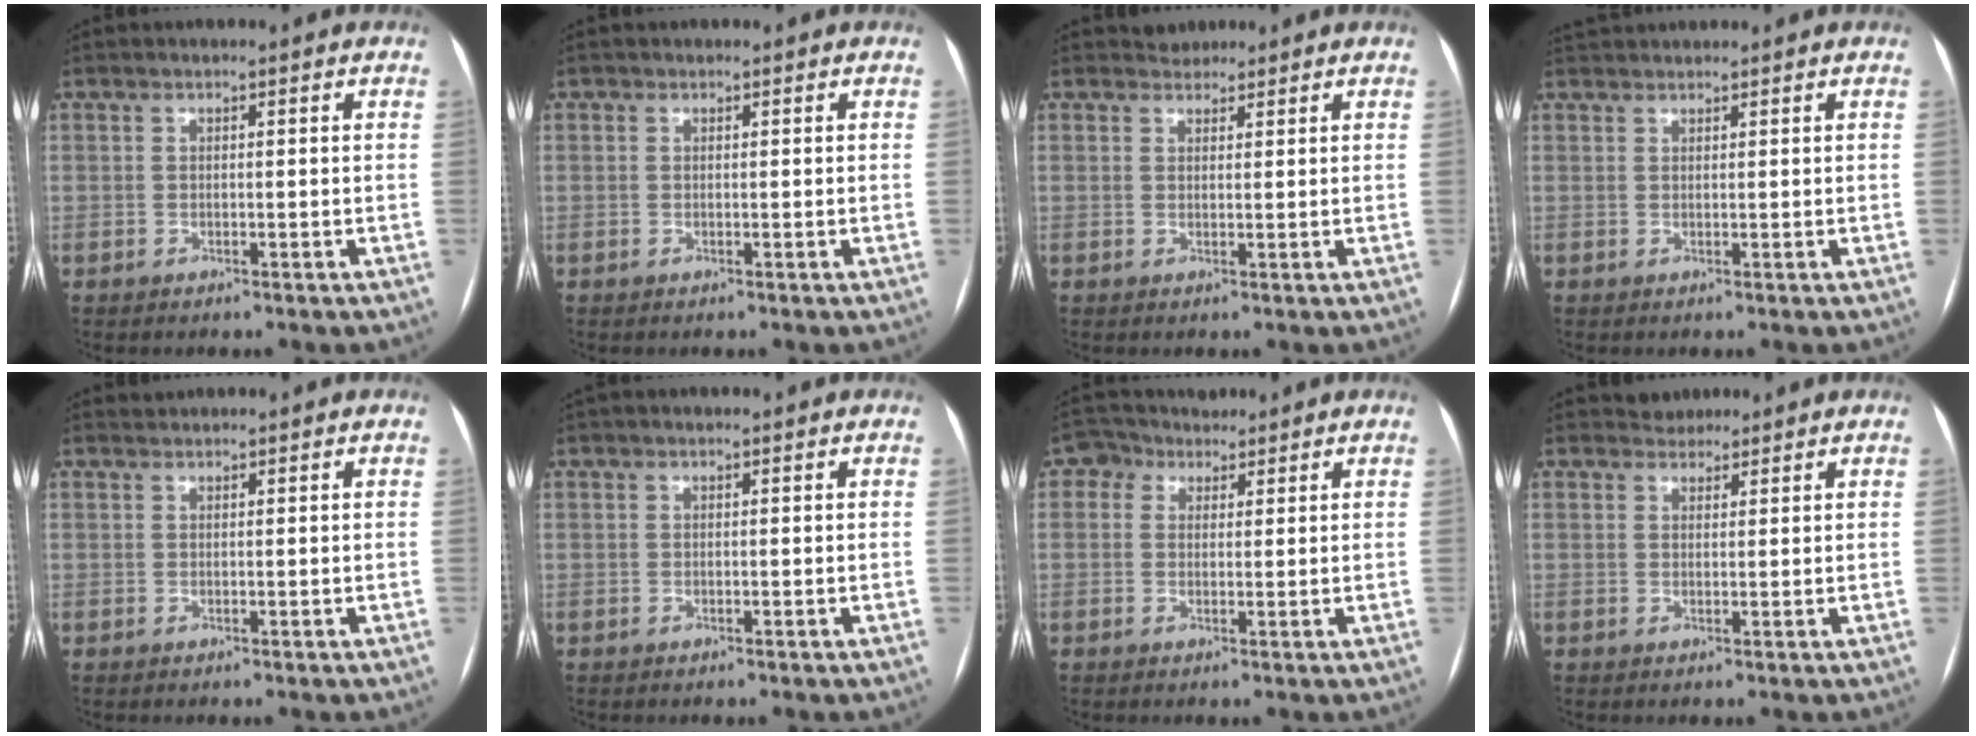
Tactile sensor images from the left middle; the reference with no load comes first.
{"total": 0.0}
{"total": 1.8, "force": [1.6, 0.8, -0.3], "torque": [0.003, 0.006, 0.024]}
{"total": 3.0, "force": [2.9, 0.3, 0.5], "torque": [-0.011, 0.033, 0.055]}
{"total": 0.6, "force": [0.5, -0.1, -0.2], "torque": [-0.004, 0.007, 0.012]}
{"total": 0.0}
{"total": 3.4, "force": [2.1, 2.6, 0.2], "torque": [-0.010, 0.022, 0.034]}
{"total": 2.0, "force": [1.8, 0.9, -0.3], "torque": [0.003, 0.007, 0.026]}